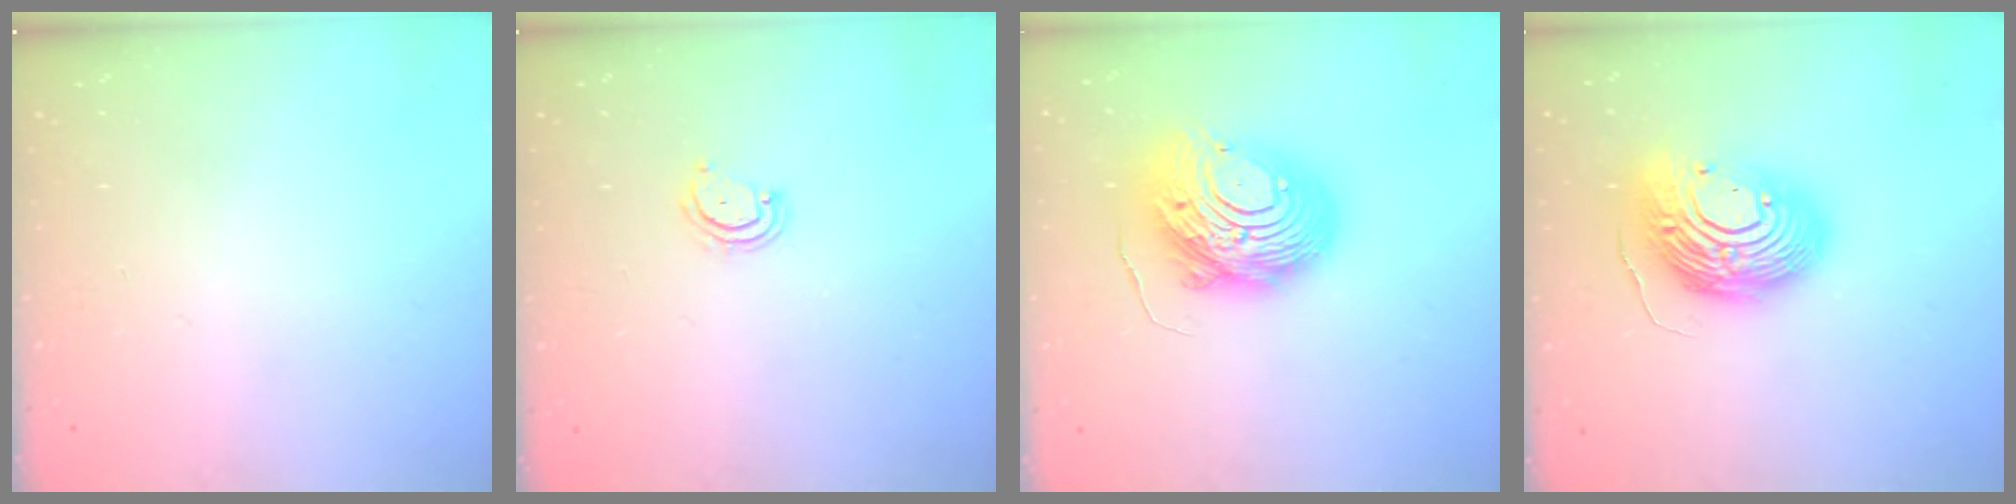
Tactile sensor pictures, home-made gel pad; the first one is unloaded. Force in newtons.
{"total": 4.1, "press": 4.1, "slide": 0.3}
{"total": 15.4, "press": 15.3, "slide": 1.4}
{"total": 17.4, "press": 17.3, "slide": 1.8}